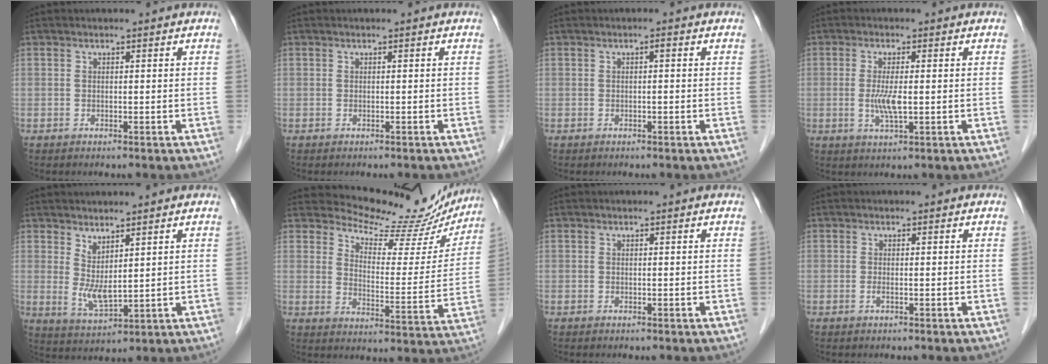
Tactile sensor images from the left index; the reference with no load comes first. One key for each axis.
{"total": 0.6, "fx": -0.5, "fy": 0.1, "fz": 0.3, "tx": -0.003, "ty": 0.000, "tz": -0.006}
{"total": 0.8, "fx": 0.0, "fy": 0.2, "fz": 0.8, "tx": -0.009, "ty": 0.003, "tz": 0.000}
{"total": 4.1, "fx": -0.3, "fy": 0.7, "fz": 4.1, "tx": -0.086, "ty": -0.006, "tz": -0.005}
{"total": 4.3, "fx": 1.9, "fy": 1.2, "fz": 3.7, "tx": -0.082, "ty": -0.013, "tz": 0.050}
{"total": 14.9, "fx": 14.2, "fy": 3.6, "fz": 2.3, "tx": -0.027, "ty": -0.040, "tz": 0.172}
{"total": 0.0}
{"total": 0.6, "fx": -0.2, "fy": 0.0, "fz": 0.5, "tx": -0.011, "ty": 0.000, "tz": -0.004}